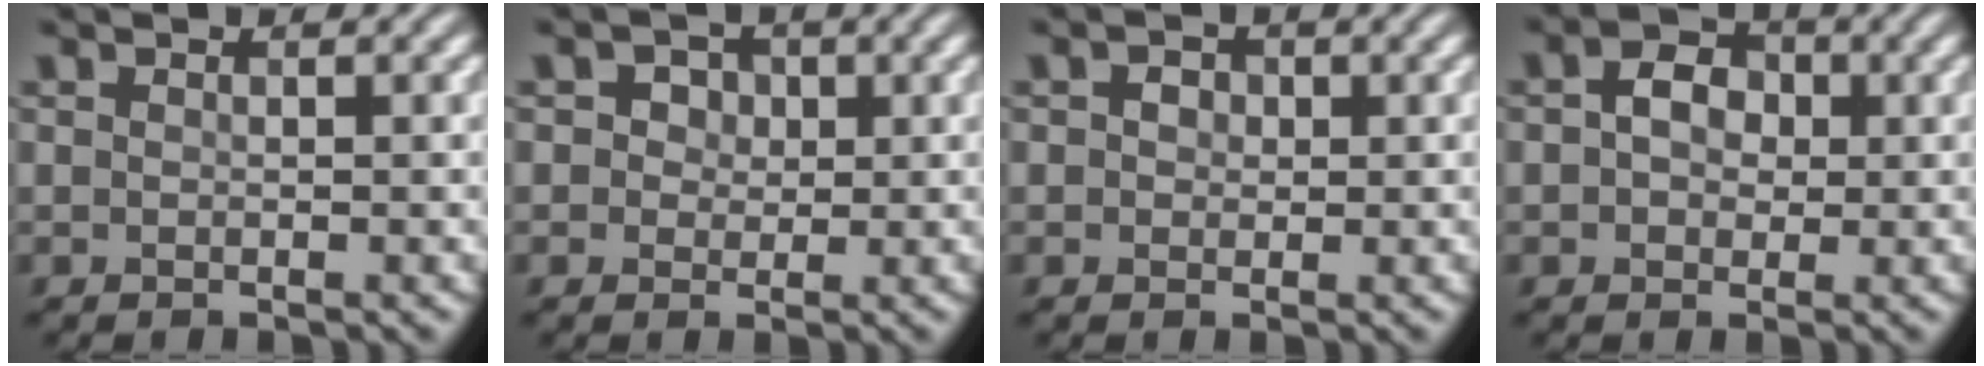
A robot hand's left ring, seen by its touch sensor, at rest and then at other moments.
{"total": 2.9, "force": [1.2, 2.3, 1.3], "torque": [-0.016, 0.007, 0.005]}
{"total": 1.7, "force": [0.5, 1.4, 0.8], "torque": [-0.009, 0.009, -0.004]}
{"total": 3.6, "force": [0.6, 2.8, 2.3], "torque": [-0.037, 0.004, -0.005]}